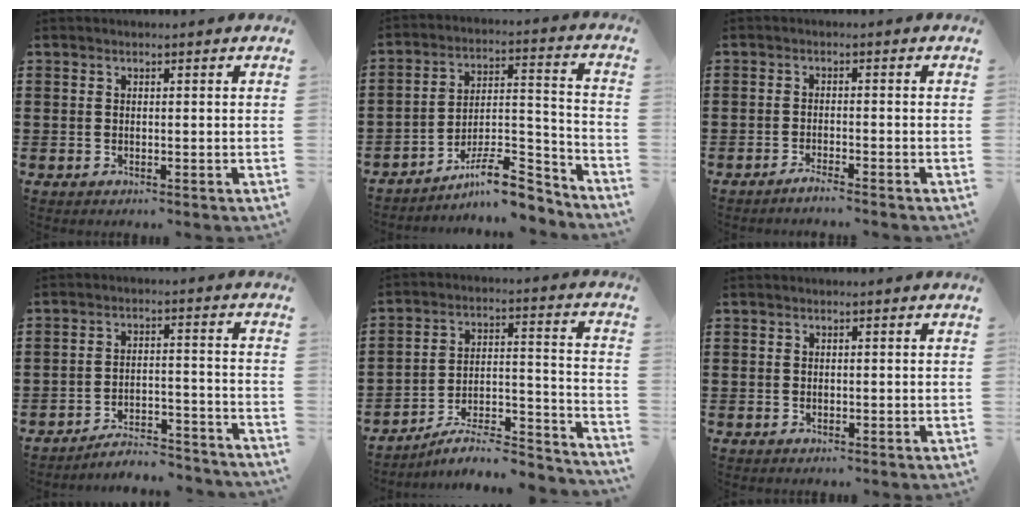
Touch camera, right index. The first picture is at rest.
{"total": 11.5, "force": [-9.0, 3.0, 6.4], "torque": [-0.089, 0.036, -0.167]}
{"total": 1.7, "force": [-1.6, -0.2, 0.6], "torque": [-0.009, 0.000, -0.030]}
{"total": 5.2, "force": [-5.1, 0.4, 1.1], "torque": [-0.021, 0.007, -0.101]}
{"total": 7.0, "force": [-6.0, 2.0, 3.1], "torque": [-0.051, 0.004, -0.115]}
{"total": 0.7, "force": [0.0, 0.6, 0.1], "torque": [-0.004, 0.004, 0.000]}